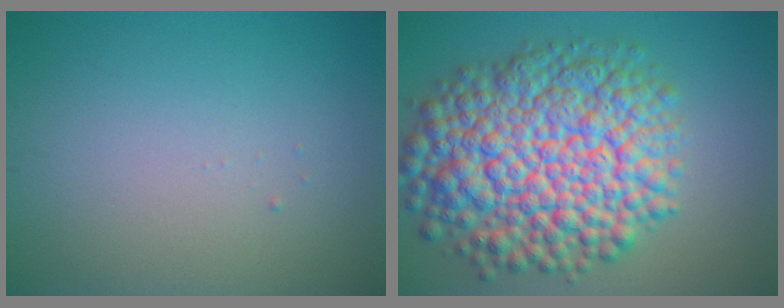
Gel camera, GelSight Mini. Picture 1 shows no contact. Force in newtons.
{"total": 13.2, "press": 13.1, "slide": 0.4}